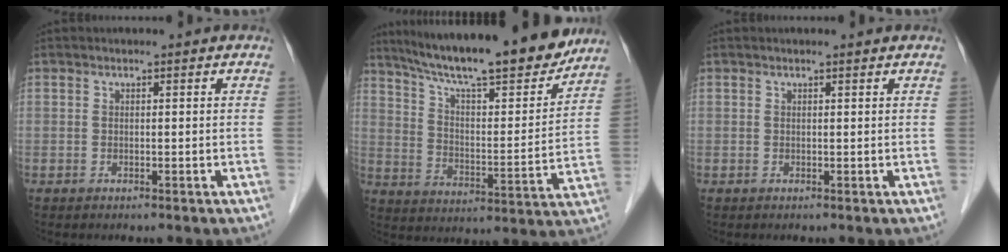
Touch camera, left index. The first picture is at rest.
{"total": 22.2, "force": [19.1, 2.5, 11.0], "torque": [-0.183, -0.013, 0.284]}
{"total": 0.8, "force": [0.7, -0.1, 0.4], "torque": [-0.009, 0.002, 0.012]}